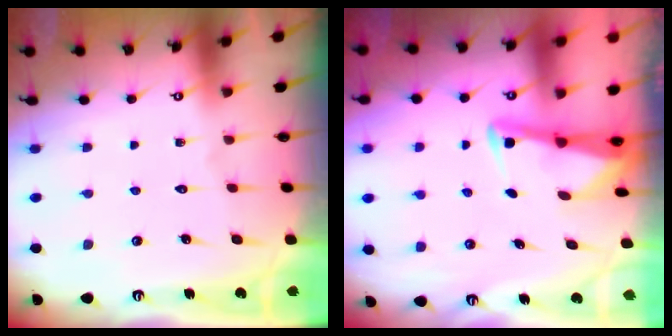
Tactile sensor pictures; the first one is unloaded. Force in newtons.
{"total": 2.9, "press": 2.9, "slide": 0.4}